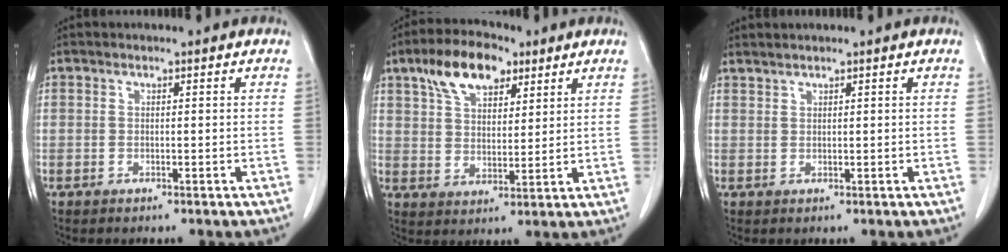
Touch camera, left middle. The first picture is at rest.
{"total": 9.9, "force": [5.9, 4.7, 6.4], "torque": [-0.122, 0.023, 0.108]}
{"total": 1.0, "force": [1.0, -0.1, 0.1], "torque": [-0.004, 0.003, 0.024]}